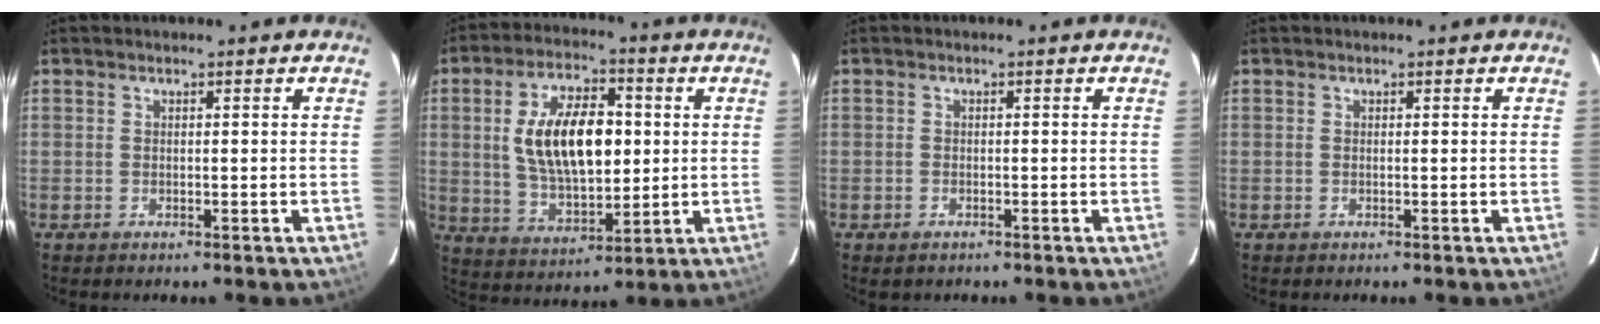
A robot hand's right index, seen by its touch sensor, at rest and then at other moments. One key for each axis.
{"total": 15.9, "fx": 2.0, "fy": 8.0, "fz": 13.5, "tx": -0.243, "ty": 0.012, "tz": 0.046}
{"total": 1.3, "fx": -0.9, "fy": 1.0, "fz": 0.3, "tx": -0.007, "ty": 0.000, "tz": -0.012}
{"total": 0.0}